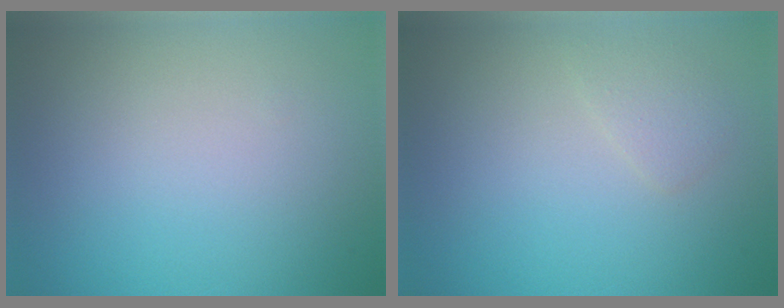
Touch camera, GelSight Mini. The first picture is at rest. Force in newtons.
{"total": 1.2, "press": 1.2, "slide": 0.1}